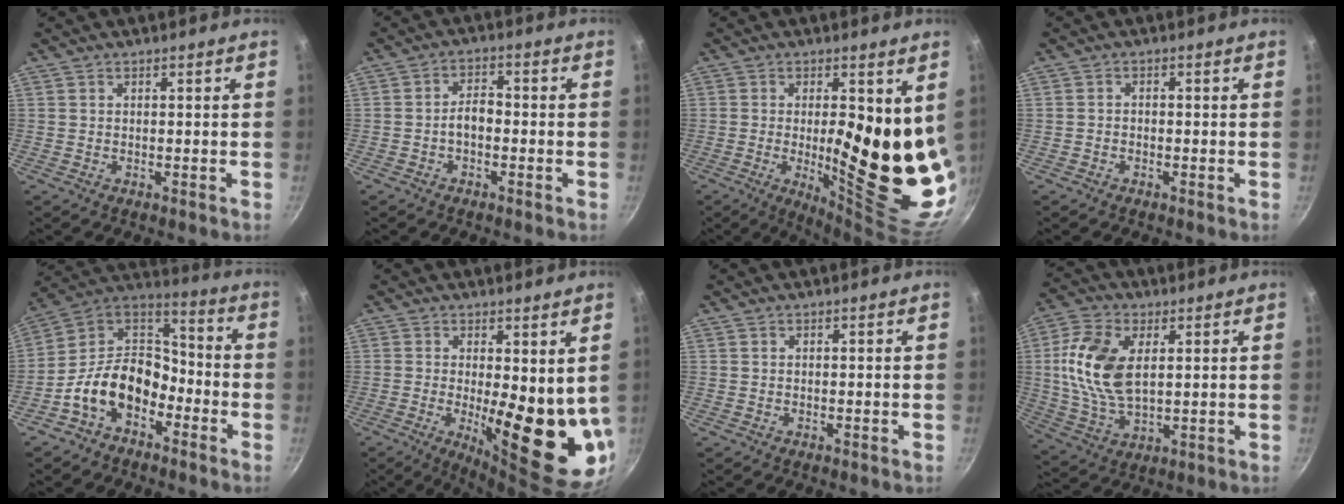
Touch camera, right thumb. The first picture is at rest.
{"total": 3.8, "force": [-1.3, 2.2, 2.8], "torque": [-0.034, 0.023, -0.027]}
{"total": 16.4, "force": [6.9, 3.9, 14.3], "torque": [-0.183, -0.077, 0.118]}
{"total": 1.0, "force": [-0.7, 0.6, 0.4], "torque": [-0.012, 0.006, -0.016]}
{"total": 15.4, "force": [-6.7, 10.3, 9.2], "torque": [-0.123, 0.076, -0.146]}
{"total": 15.7, "force": [0.2, 5.5, 14.7], "torque": [-0.169, -0.037, 0.017]}
{"total": 0.0}
{"total": 14.3, "force": [2.8, 8.0, 11.5], "torque": [-0.222, -0.004, 0.053]}